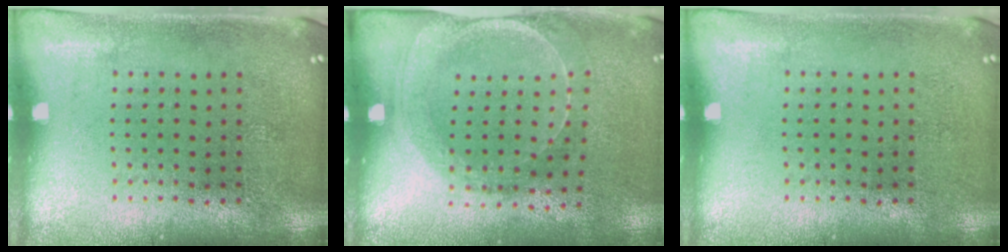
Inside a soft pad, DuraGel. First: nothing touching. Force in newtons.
{"total": 1.5, "press": 1.5, "slide": 0.3}
{"total": 0.0}